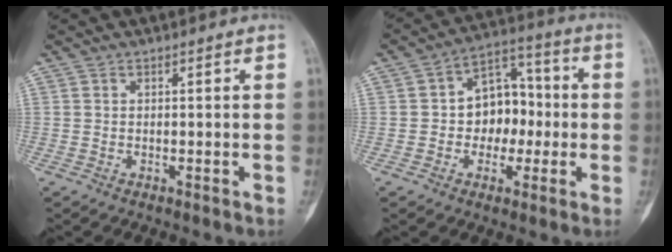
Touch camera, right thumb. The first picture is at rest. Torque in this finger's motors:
{"motor_torque": [0.16, 0.18, 0.43, -0.33, 0.03]}